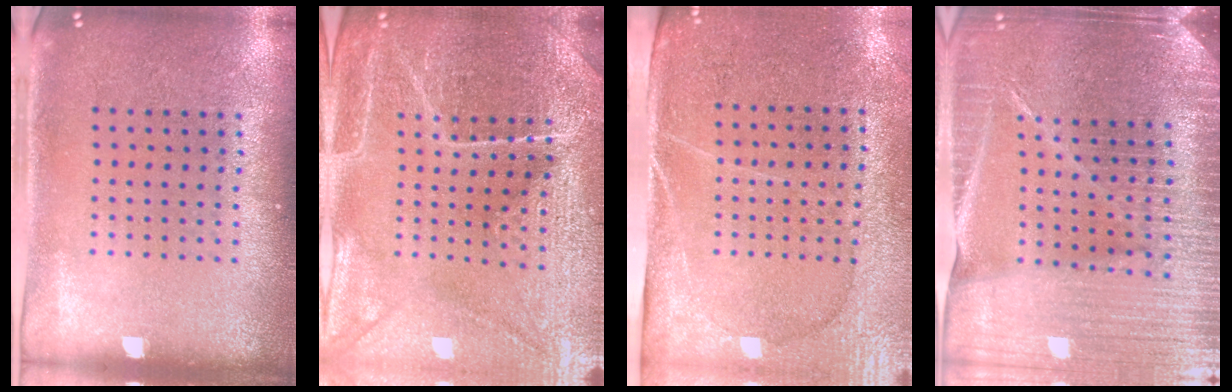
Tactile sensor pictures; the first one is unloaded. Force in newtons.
{"total": 4.3, "press": 4.2, "slide": 1.0}
{"total": 2.9, "press": 2.6, "slide": 1.3}
{"total": 5.1, "press": 4.6, "slide": 2.2}